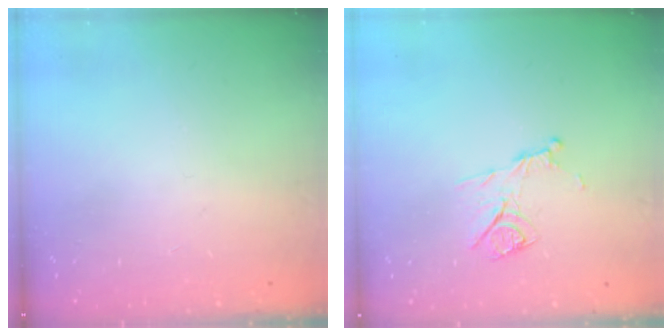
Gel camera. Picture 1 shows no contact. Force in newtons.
{"total": 9.2, "press": 9.2, "slide": 0.2}